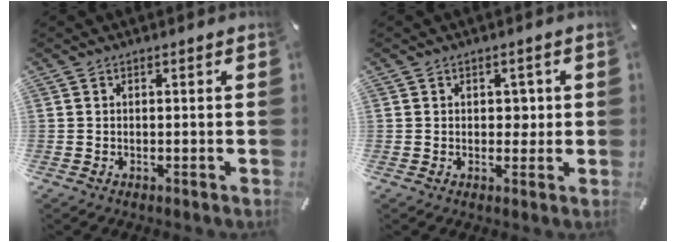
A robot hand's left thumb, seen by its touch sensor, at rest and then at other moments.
{"total": 2.9, "force": [0.3, 2.3, 1.8], "torque": [-0.012, -0.003, -0.002]}